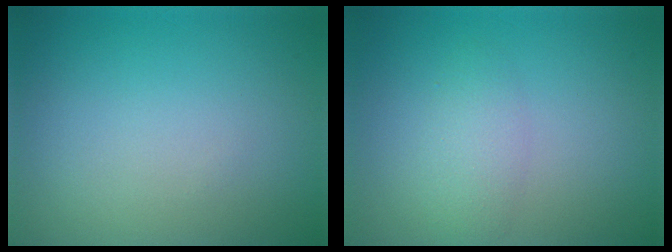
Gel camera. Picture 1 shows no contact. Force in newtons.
{"total": 2.1, "press": 2.1, "slide": 0.0}